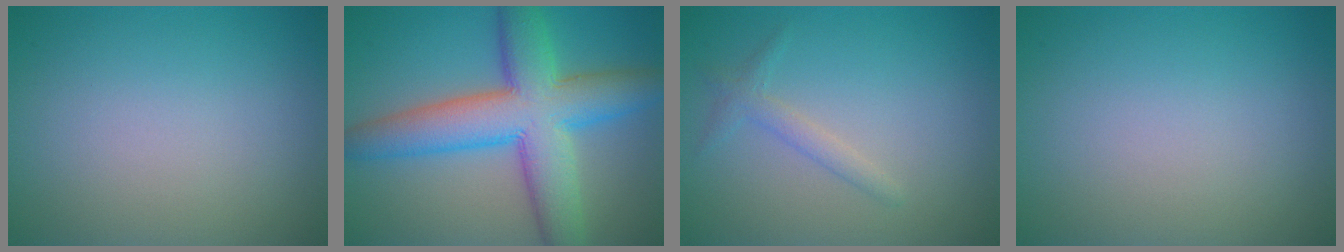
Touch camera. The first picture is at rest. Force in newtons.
{"total": 10.0, "press": 10.0, "slide": 0.4}
{"total": 1.4, "press": 1.4, "slide": 0.1}
{"total": 0.0}